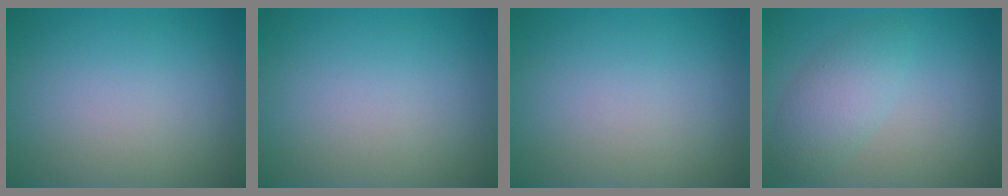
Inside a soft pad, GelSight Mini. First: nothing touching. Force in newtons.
{"total": 0.0}
{"total": 0.0}
{"total": 3.2, "press": 3.2, "slide": 0.1}